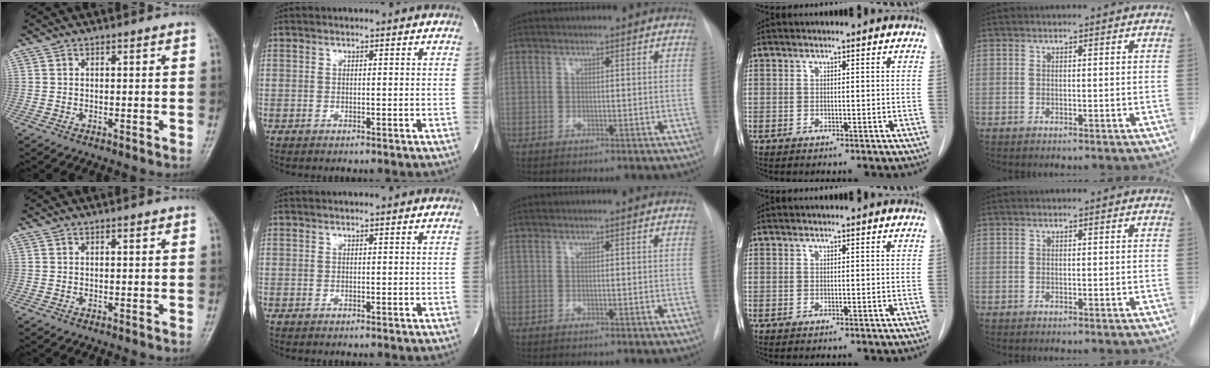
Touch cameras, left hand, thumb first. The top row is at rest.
{}